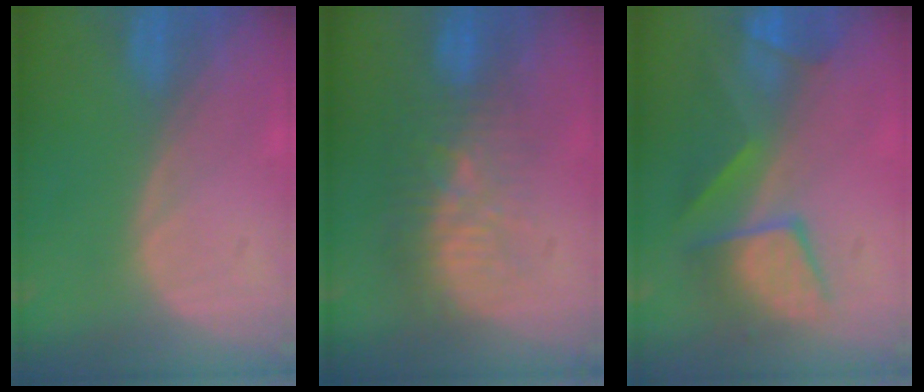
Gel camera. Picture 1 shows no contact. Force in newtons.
{"total": 9.3, "press": 8.5, "slide": 3.6}
{"total": 8.6, "press": 8.2, "slide": 2.6}